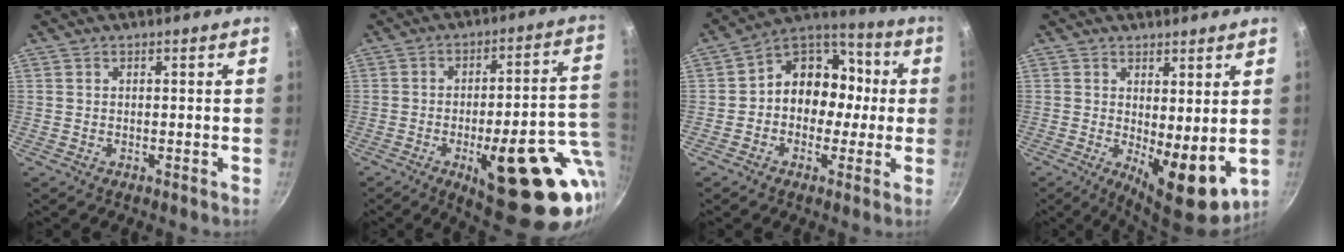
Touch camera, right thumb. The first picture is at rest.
{"total": 23.8, "force": [-6.7, 7.9, 21.4], "torque": [-0.244, 0.012, -0.079]}
{"total": 13.1, "force": [-0.7, 10.8, 7.3], "torque": [-0.051, 0.046, -0.034]}
{"total": 9.3, "force": [0.3, 3.6, 8.6], "torque": [-0.104, -0.022, 0.014]}